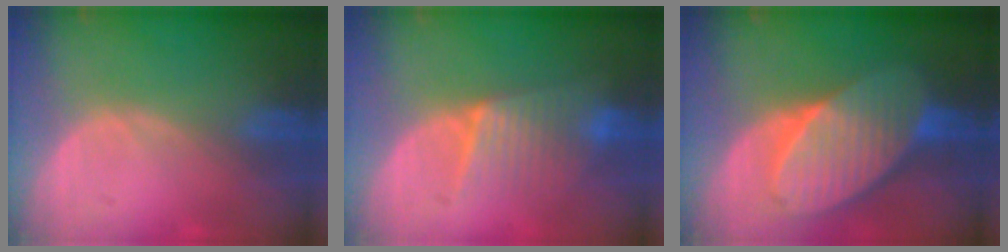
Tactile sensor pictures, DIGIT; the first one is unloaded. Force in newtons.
{"total": 6.3, "press": 6.3, "slide": 0.8}
{"total": 10.9, "press": 10.9, "slide": 0.8}